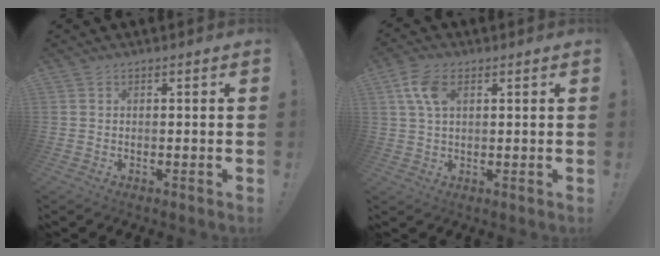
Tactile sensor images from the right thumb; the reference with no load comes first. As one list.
[{"total": 7.6, "force": [2.6, 4.4, 5.6], "torque": [-0.107, 0.004, 0.051]}]